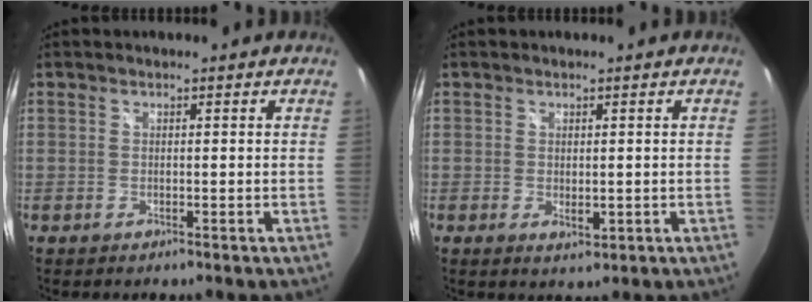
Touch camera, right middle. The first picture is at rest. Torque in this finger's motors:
{"motor_torque": [0.47, -1.34, -0.04, 0.00]}